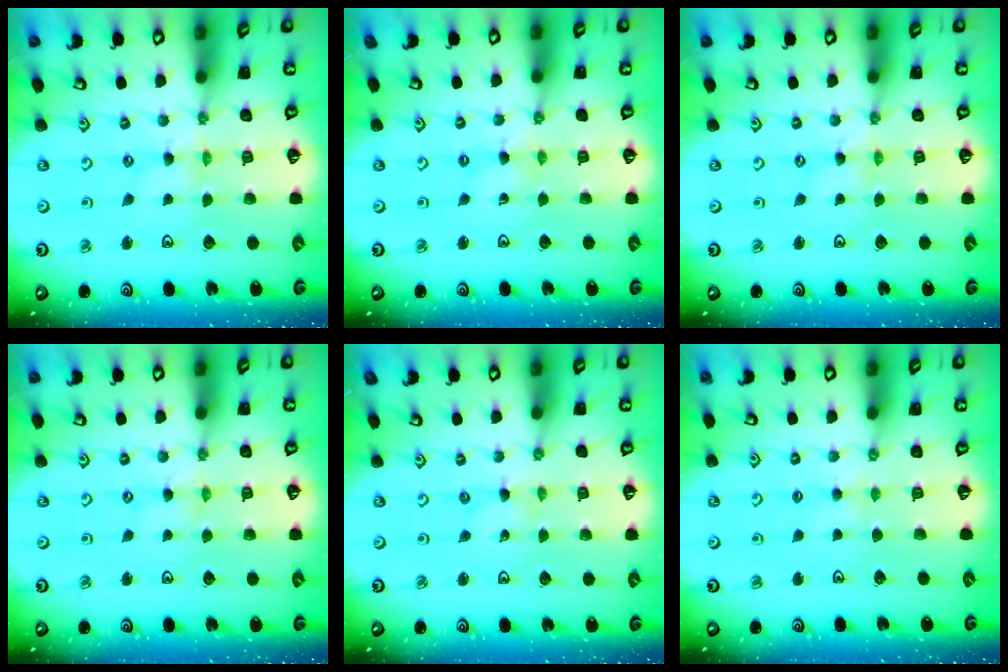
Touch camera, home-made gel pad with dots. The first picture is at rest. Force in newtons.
{"total": 0.9, "press": 0.9, "slide": 0.2}
{"total": 0.0}
{"total": 1.2, "press": 1.1, "slide": 0.3}
{"total": 0.0}
{"total": 2.9, "press": 2.9, "slide": 0.4}